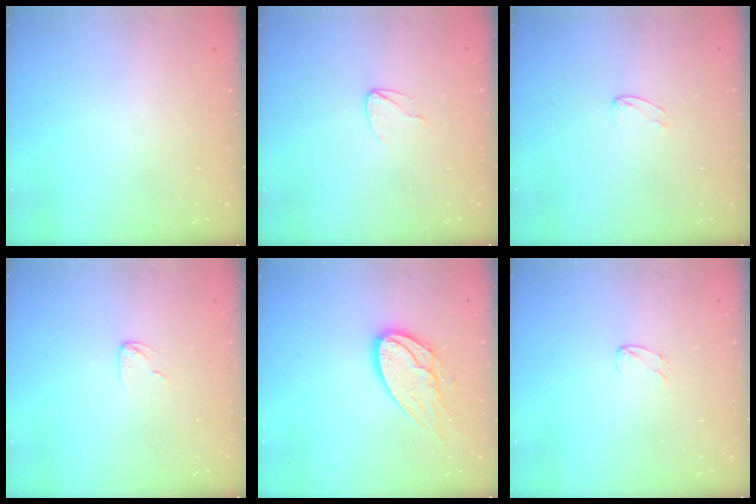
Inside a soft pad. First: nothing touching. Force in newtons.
{"total": 3.8, "press": 3.7, "slide": 0.3}
{"total": 3.6, "press": 3.6, "slide": 0.3}
{"total": 2.9, "press": 2.9, "slide": 0.3}
{"total": 15.1, "press": 15.0, "slide": 1.3}
{"total": 3.6, "press": 3.6, "slide": 0.3}